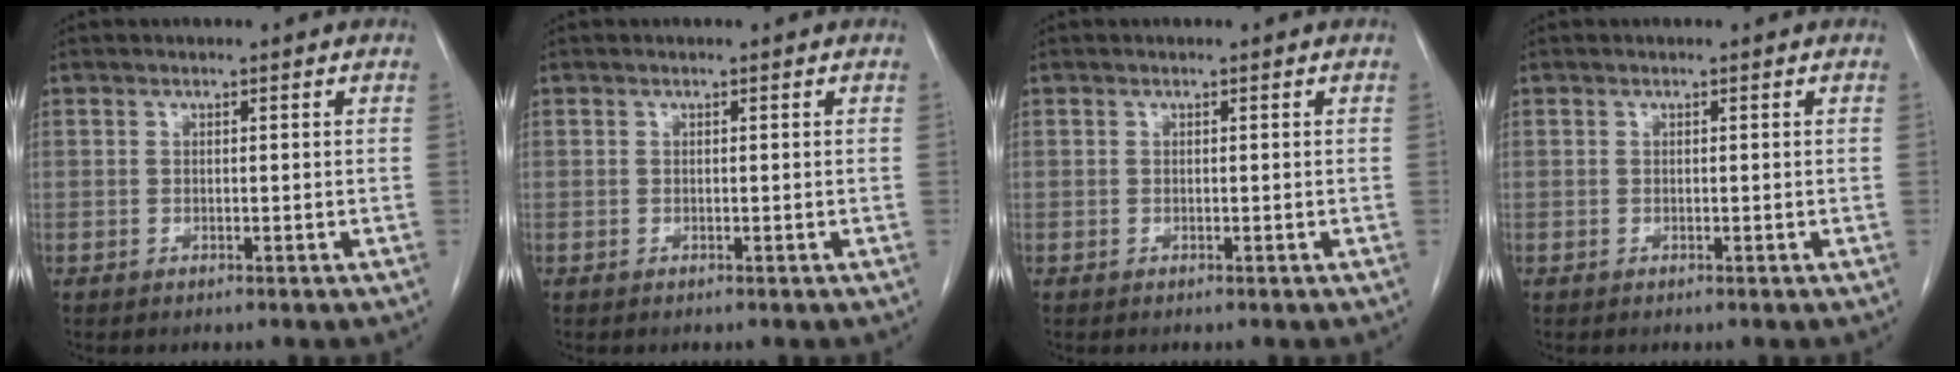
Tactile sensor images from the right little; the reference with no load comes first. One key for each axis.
{"total": 0.0}
{"total": 0.0}
{"total": 0.0}